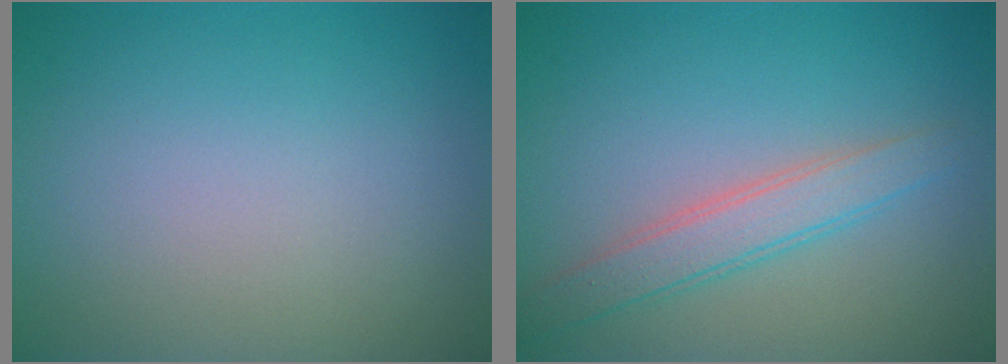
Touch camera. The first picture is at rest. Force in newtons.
{"total": 2.9, "press": 2.9, "slide": 0.1}